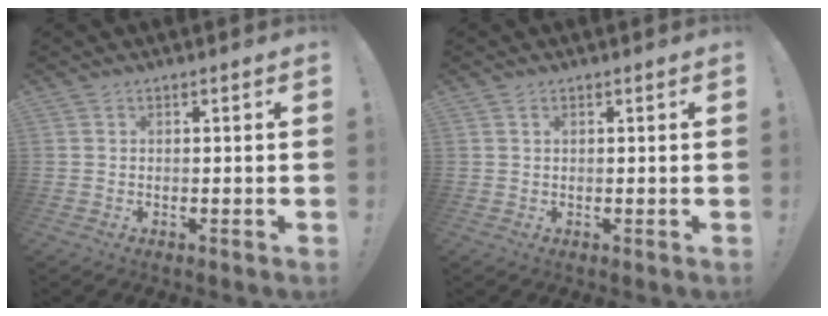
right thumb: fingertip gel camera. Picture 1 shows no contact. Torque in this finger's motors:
{"motor_torque": [-0.04, -0.02, 0.01, 0.02, 0.04]}